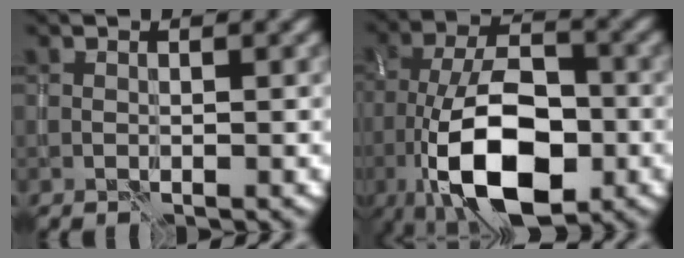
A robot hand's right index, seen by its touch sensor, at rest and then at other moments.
{"total": 12.8, "force": [-5.1, 6.1, 10.0], "torque": [-0.182, -0.008, -0.097]}